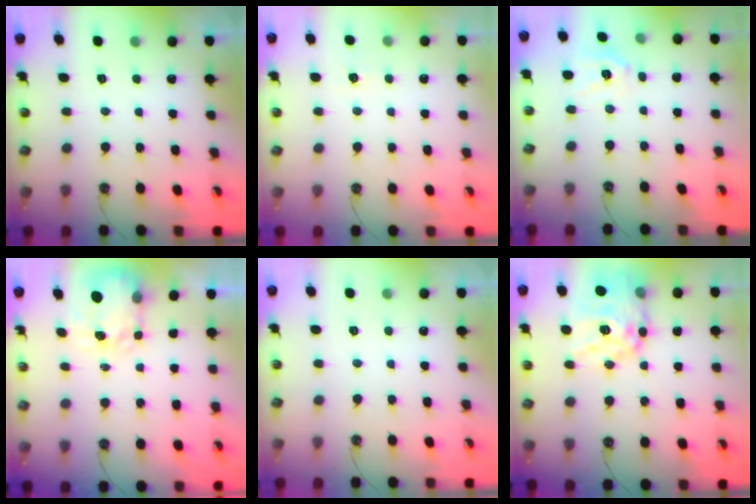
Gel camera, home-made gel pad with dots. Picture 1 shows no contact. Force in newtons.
{"total": 2.7, "press": 2.7, "slide": 0.3}
{"total": 11.0, "press": 10.9, "slide": 1.3}
{"total": 3.9, "press": 3.8, "slide": 0.5}
{"total": 0.0}
{"total": 18.0, "press": 17.9, "slide": 1.5}